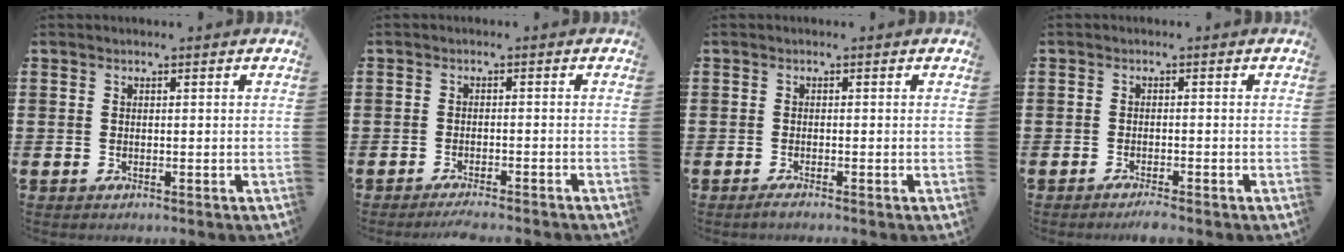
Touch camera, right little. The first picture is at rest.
{"total": 1.6, "force": [-1.5, -0.2, 0.6], "torque": [-0.009, 0.003, -0.027]}
{"total": 0.8, "force": [-0.6, -0.1, 0.6], "torque": [-0.010, -0.002, -0.011]}
{"total": 1.4, "force": [-1.2, 0.0, 0.6], "torque": [-0.011, 0.001, -0.024]}